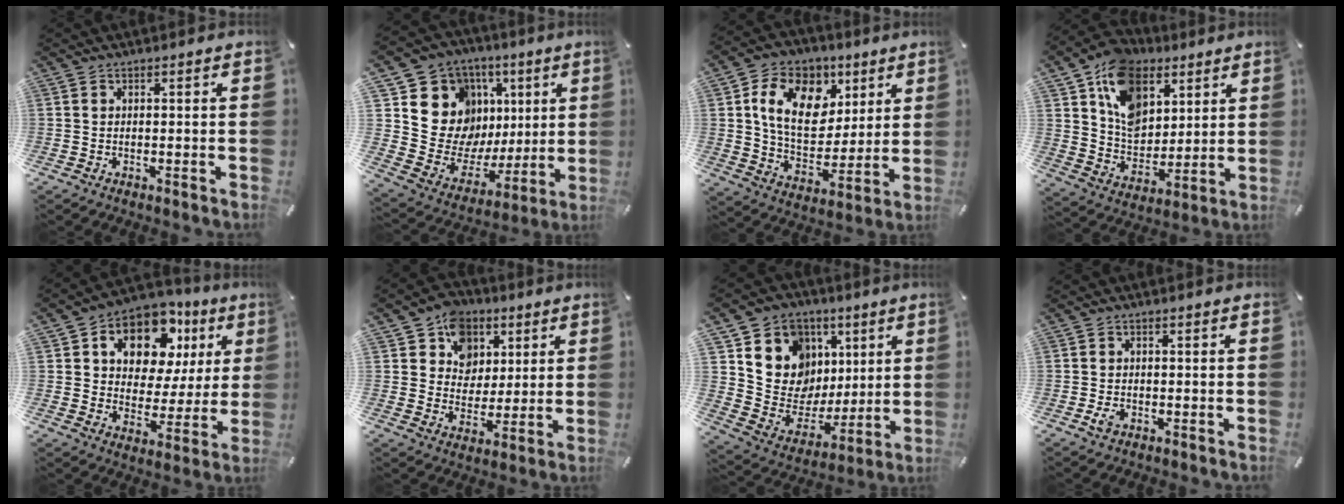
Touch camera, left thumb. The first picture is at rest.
{"total": 16.6, "force": [6.0, 14.5, 5.3], "torque": [-0.074, -0.056, 0.135]}
{"total": 15.4, "force": [6.3, 11.3, 8.3], "torque": [-0.139, -0.014, 0.121]}
{"total": 15.0, "force": [7.0, 11.6, 6.5], "torque": [-0.122, -0.037, 0.137]}
{"total": 12.8, "force": [6.6, 8.6, 6.7], "torque": [-0.114, -0.041, 0.118]}
{"total": 11.1, "force": [4.5, 10.0, 2.1], "torque": [-0.041, -0.031, 0.087]}
{"total": 14.9, "force": [4.9, 13.6, 3.5], "torque": [-0.038, -0.044, 0.107]}
{"total": 1.9, "force": [-0.7, 1.3, 1.1], "torque": [-0.027, -0.001, -0.013]}